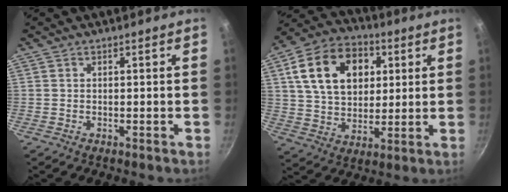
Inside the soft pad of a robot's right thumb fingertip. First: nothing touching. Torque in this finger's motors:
{"motor_torque": [-0.49, 0.98, 0.17, 0.20, 0.13]}